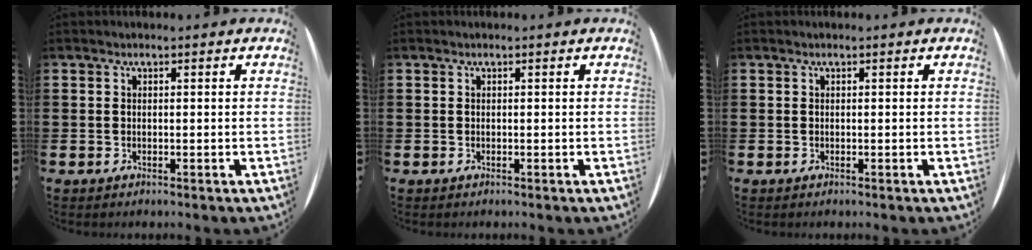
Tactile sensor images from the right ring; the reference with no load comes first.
{"total": 0.0}
{"total": 0.0}